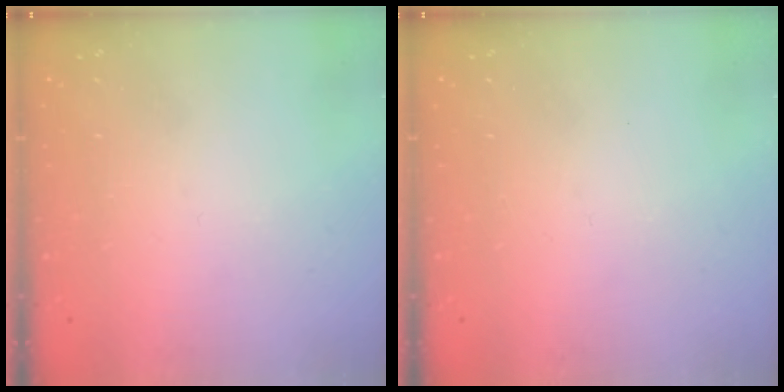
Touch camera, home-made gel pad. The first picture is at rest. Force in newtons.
{"total": 0.0}